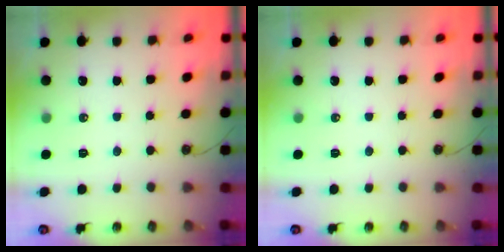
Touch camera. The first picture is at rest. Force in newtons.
{"total": 0.0}